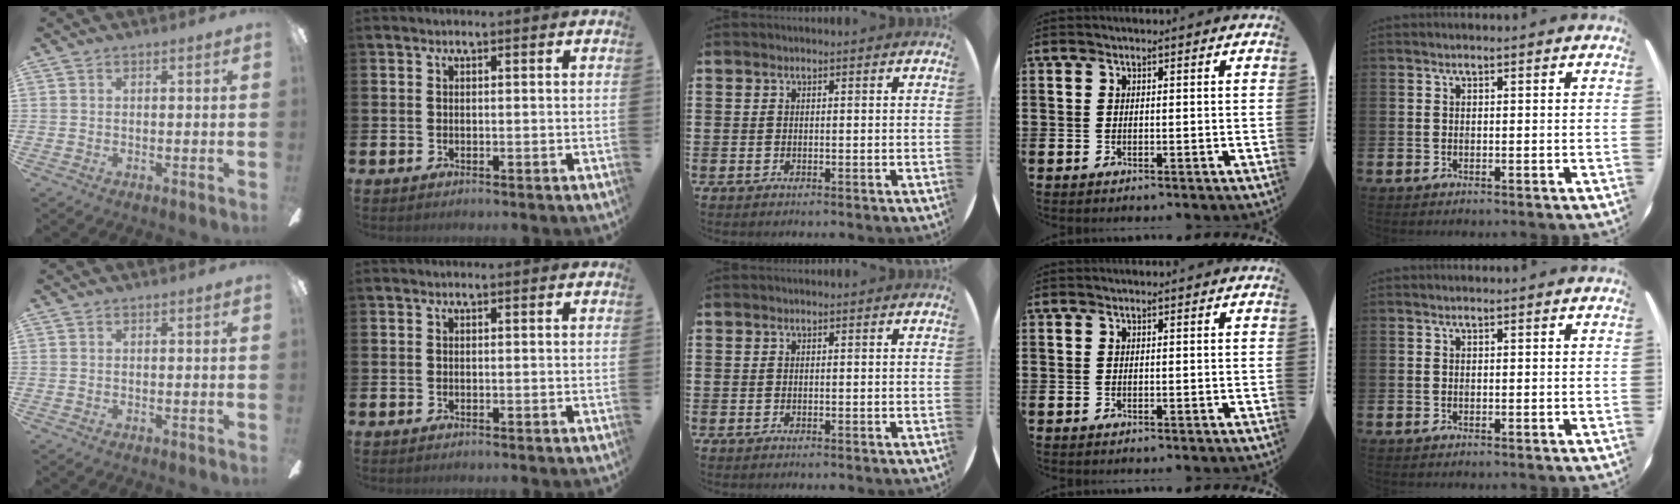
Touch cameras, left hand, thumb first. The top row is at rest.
{}